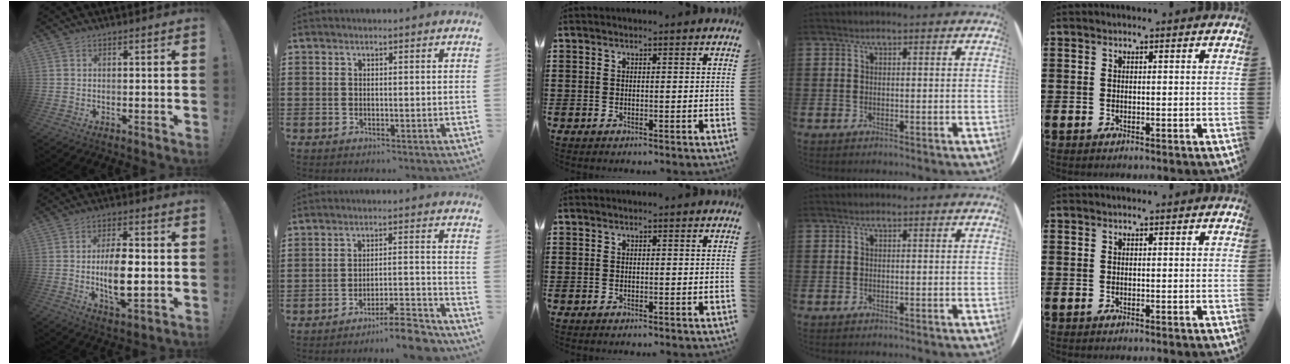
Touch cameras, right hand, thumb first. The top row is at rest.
{"thumb": {"total": 11.2, "force": [-0.9, 4.8, 10.1], "torque": [-0.185, -0.004, -0.021]}, "index": {"total": 7.2, "force": [-6.6, 0.2, 2.8], "torque": [-0.039, 0.006, -0.123]}}